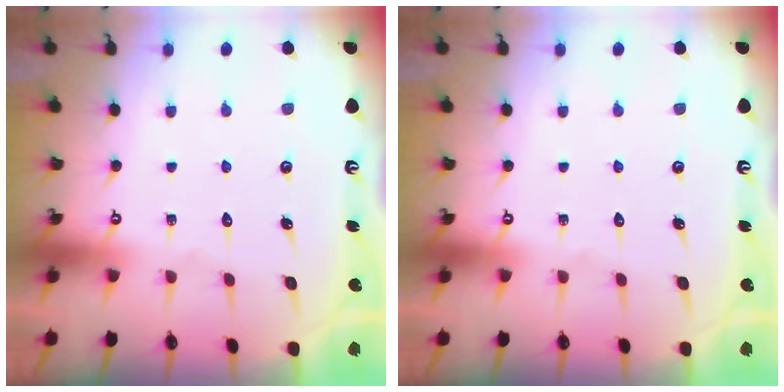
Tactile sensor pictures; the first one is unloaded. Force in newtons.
{"total": 0.0}